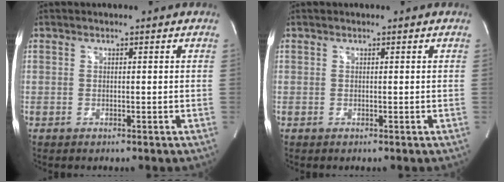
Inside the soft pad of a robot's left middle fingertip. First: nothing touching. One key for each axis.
{"total": 0.0}